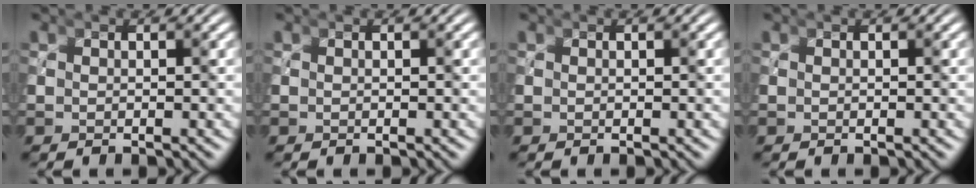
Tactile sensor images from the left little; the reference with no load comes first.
{"total": 0.0}
{"total": 0.0}
{"total": 0.0}